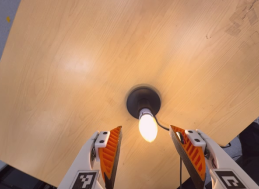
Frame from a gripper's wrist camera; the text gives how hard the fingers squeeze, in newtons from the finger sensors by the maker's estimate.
{"total": 0.0}